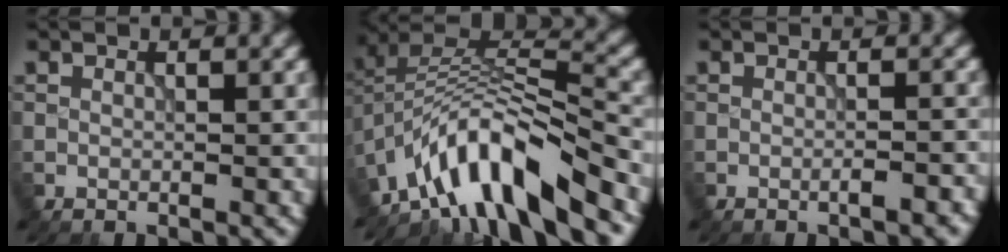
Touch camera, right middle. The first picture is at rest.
{"total": 10.4, "force": [-6.6, 3.1, 7.5], "torque": [-0.117, 0.012, -0.124]}
{"total": 2.2, "force": [-1.0, 0.7, 1.8], "torque": [-0.018, 0.008, -0.016]}